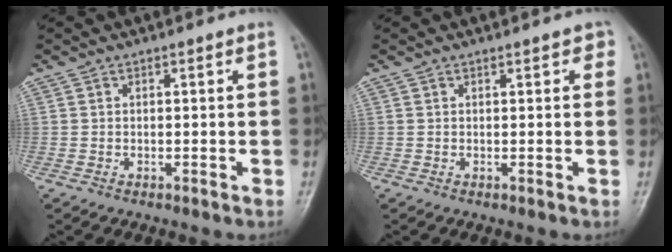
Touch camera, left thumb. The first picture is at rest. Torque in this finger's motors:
{"motor_torque": [-0.15, 0.11, -0.09, 0.00, 0.02]}